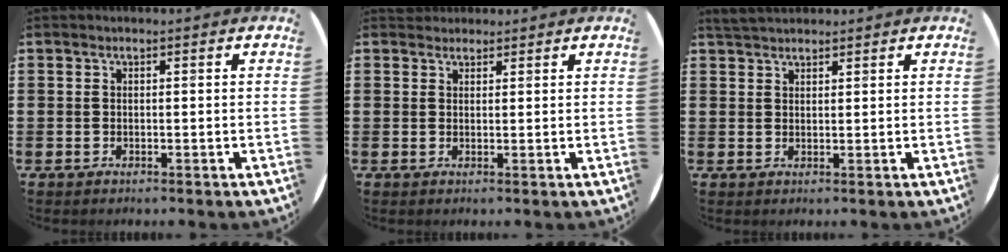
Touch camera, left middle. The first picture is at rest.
{"total": 1.4, "force": [1.3, 0.4, -0.2], "torque": [0.001, 0.001, 0.027]}
{"total": 2.5, "force": [2.3, 0.6, 0.5], "torque": [-0.014, 0.001, 0.045]}